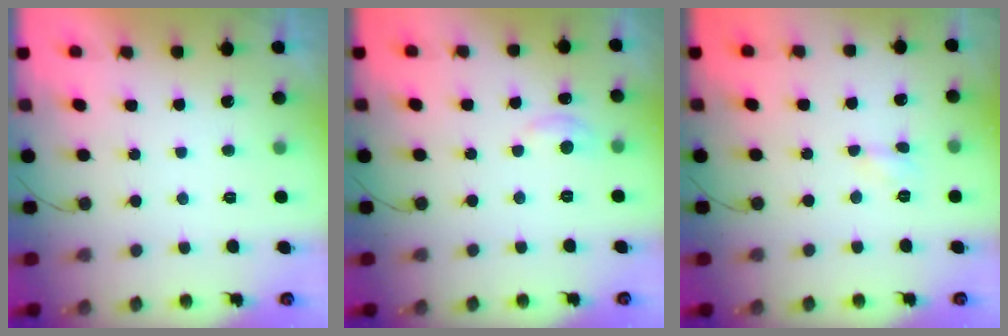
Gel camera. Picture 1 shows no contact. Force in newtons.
{"total": 4.1, "press": 4.0, "slide": 0.6}
{"total": 2.9, "press": 2.9, "slide": 0.3}